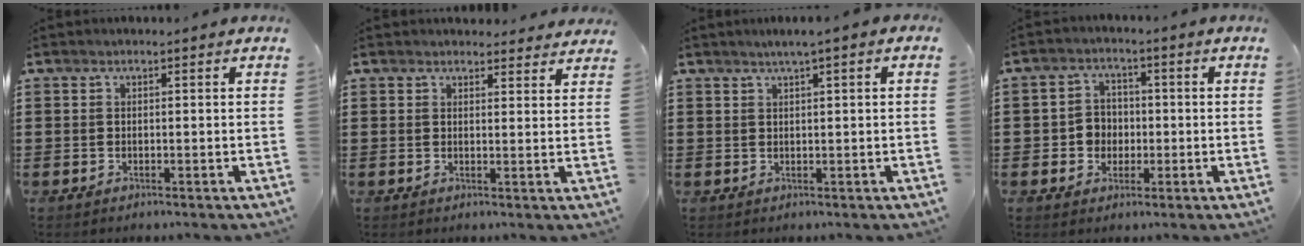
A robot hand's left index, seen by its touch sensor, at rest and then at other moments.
{"total": 2.5, "force": [2.5, 0.5, 0.1], "torque": [-0.001, -0.007, 0.046]}
{"total": 1.5, "force": [0.7, -0.1, 1.3], "torque": [-0.025, -0.002, 0.013]}
{"total": 4.1, "force": [-0.6, 3.8, 1.5], "torque": [-0.042, 0.009, -0.015]}